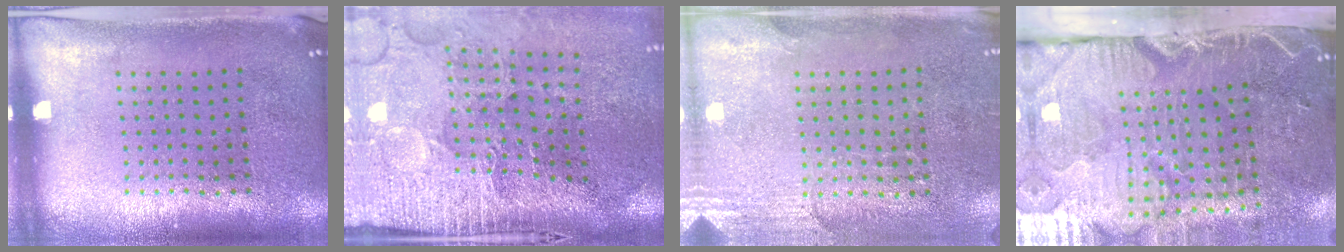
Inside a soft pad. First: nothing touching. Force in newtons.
{"total": 4.0, "press": 3.6, "slide": 1.9}
{"total": 2.6, "press": 2.3, "slide": 1.2}
{"total": 5.4, "press": 4.5, "slide": 3.1}